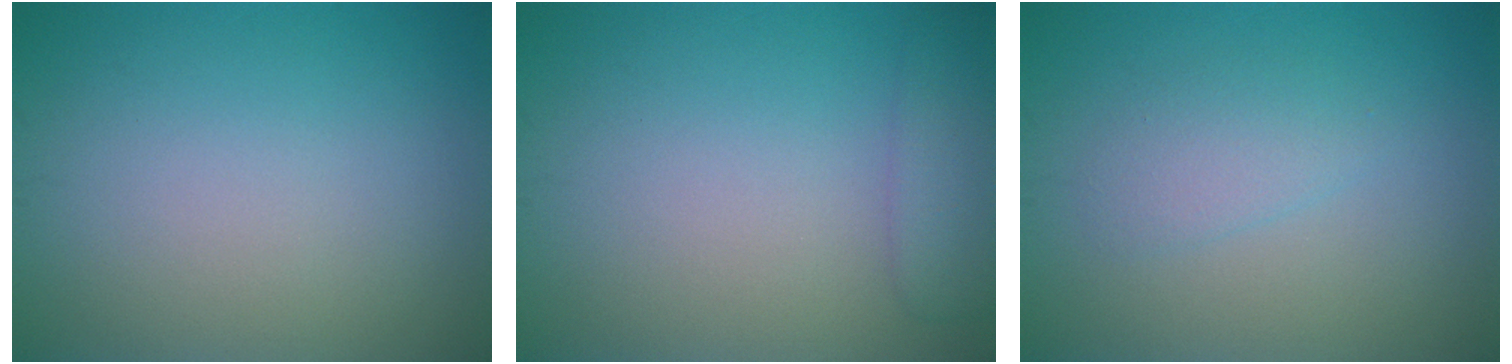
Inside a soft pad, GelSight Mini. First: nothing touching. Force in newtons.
{"total": 2.4, "press": 2.3, "slide": 0.3}
{"total": 1.8, "press": 1.8, "slide": 0.1}